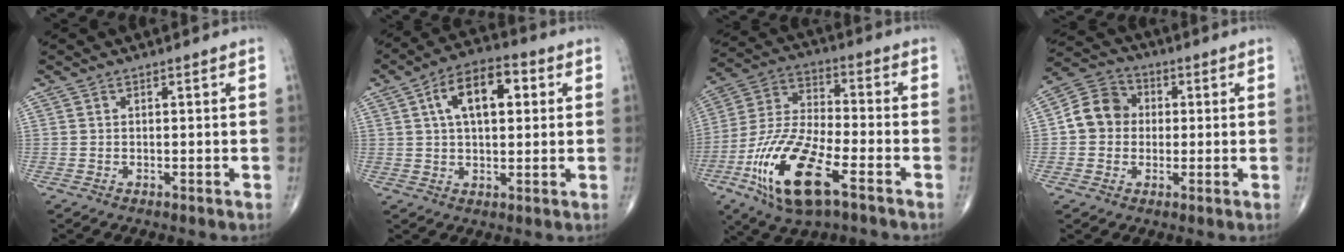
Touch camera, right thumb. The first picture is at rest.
{"total": 11.7, "force": [3.1, 6.2, 9.5], "torque": [-0.142, 0.018, 0.043]}
{"total": 19.0, "force": [-8.6, 7.0, 15.4], "torque": [-0.316, 0.026, -0.156]}
{"total": 8.6, "force": [0.3, 7.6, 4.0], "torque": [-0.052, 0.022, -0.009]}